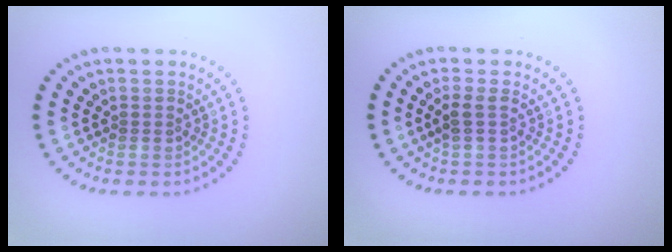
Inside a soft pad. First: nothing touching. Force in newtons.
{"total": 1.2, "press": 1.1, "slide": 0.5}